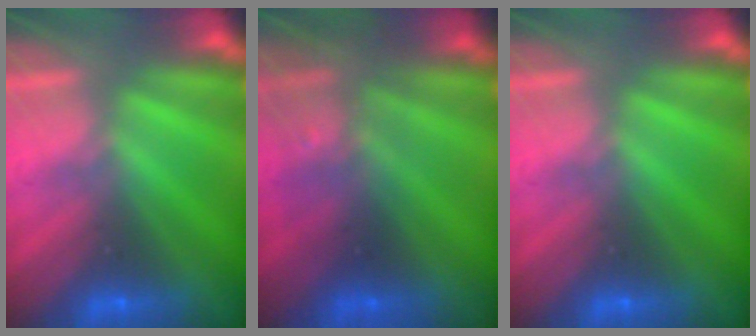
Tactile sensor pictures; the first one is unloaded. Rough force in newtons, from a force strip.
{"total": 3.0}
{"total": 0.0}